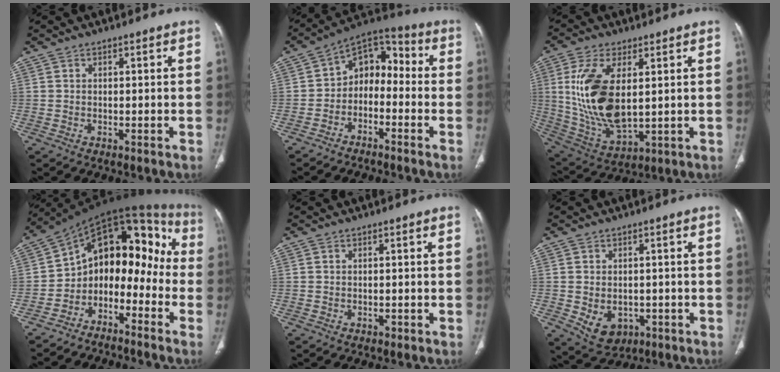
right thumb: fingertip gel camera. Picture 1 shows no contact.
{"total": 10.1, "force": [-2.8, 7.4, 6.3], "torque": [-0.063, 0.062, -0.066]}
{"total": 17.0, "force": [2.6, 8.4, 14.5], "torque": [-0.293, -0.018, 0.066]}
{"total": 15.6, "force": [-5.2, 10.5, 10.3], "torque": [-0.095, 0.122, -0.094]}
{"total": 0.6, "force": [-0.3, 0.4, 0.3], "torque": [-0.005, 0.001, -0.003]}
{"total": 6.8, "force": [-1.7, 5.2, 4.0], "torque": [-0.053, 0.006, -0.006]}